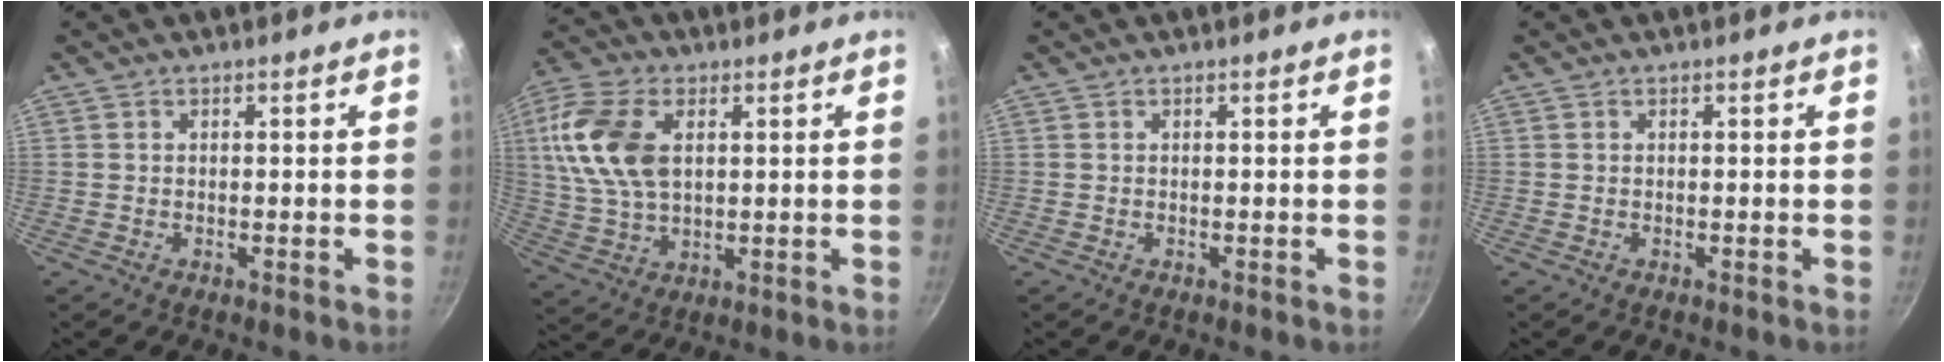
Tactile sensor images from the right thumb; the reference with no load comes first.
{"total": 14.4, "force": [3.4, 8.8, 11.0], "torque": [-0.210, -0.003, 0.063]}
{"total": 0.0}
{"total": 0.0}